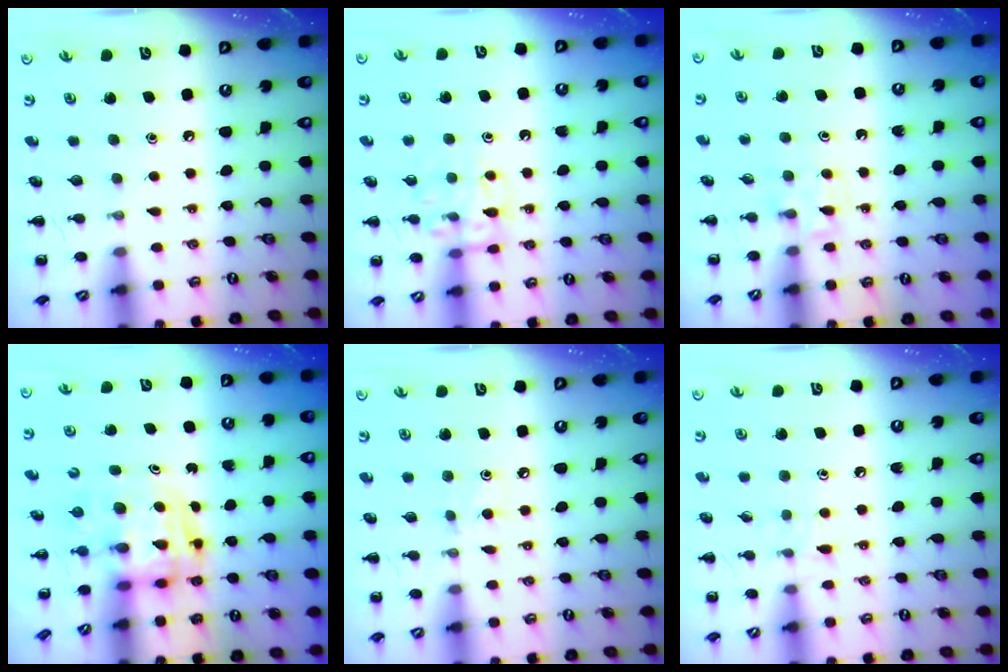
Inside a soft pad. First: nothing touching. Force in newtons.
{"total": 11.3, "press": 11.3, "slide": 0.9}
{"total": 4.6, "press": 4.3, "slide": 1.6}
{"total": 2.7, "press": 2.7, "slide": 0.2}
{"total": 2.9, "press": 2.7, "slide": 1.1}
{"total": 6.0, "press": 5.6, "slide": 2.1}